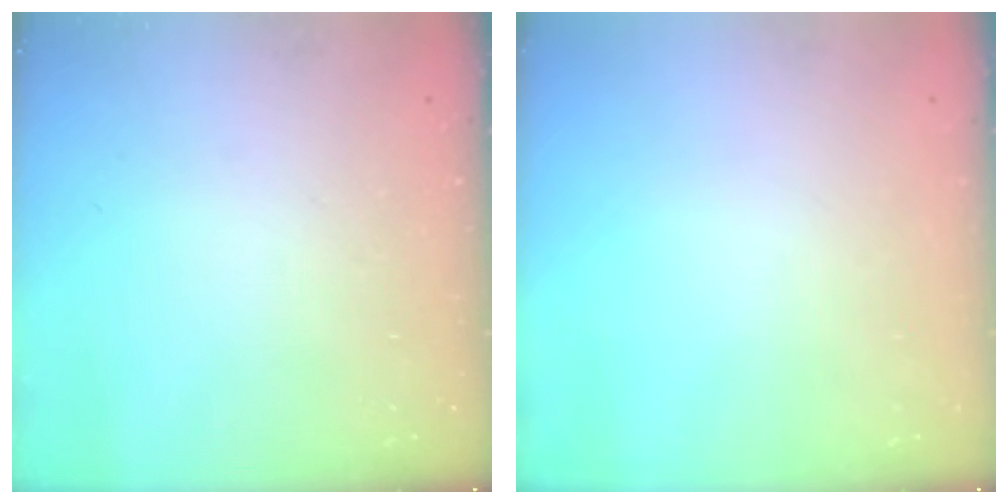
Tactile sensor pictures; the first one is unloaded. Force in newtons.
{"total": 0.0}